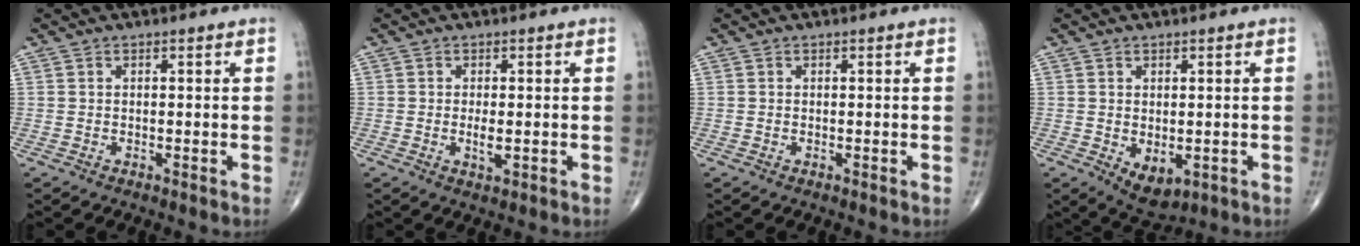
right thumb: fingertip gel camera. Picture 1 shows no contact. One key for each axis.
{"total": 2.6, "fx": -0.3, "fy": 1.1, "fz": 2.3, "tx": -0.043, "ty": -0.004, "tz": -0.006}
{"total": 0.0}
{"total": 5.3, "fx": -1.1, "fy": 3.2, "fz": 4.1, "tx": -0.051, "ty": -0.006, "tz": 0.001}